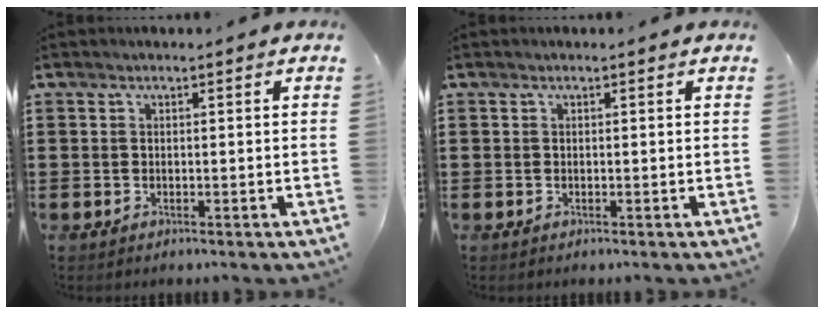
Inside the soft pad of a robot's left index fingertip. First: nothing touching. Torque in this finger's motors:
{"motor_torque": [-0.04, -0.03, 0.00, 0.00]}